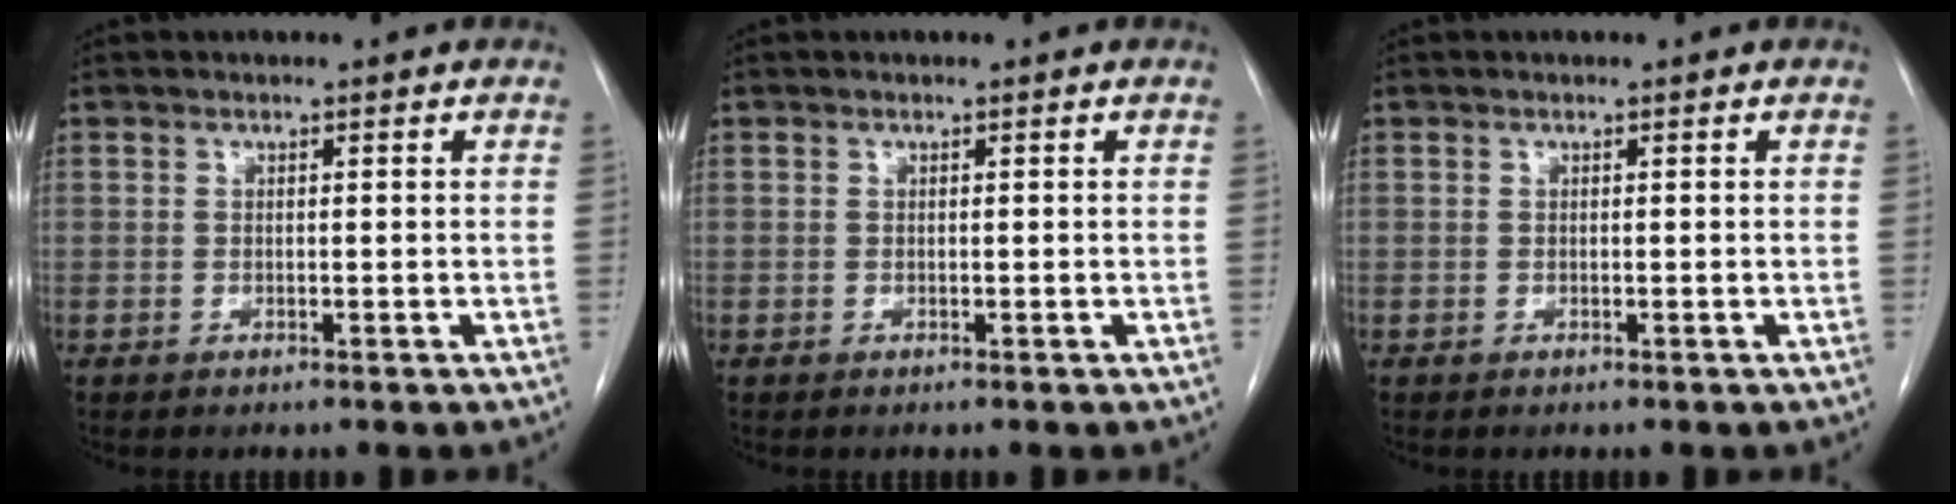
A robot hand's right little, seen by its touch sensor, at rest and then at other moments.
{"total": 0.0}
{"total": 0.0}